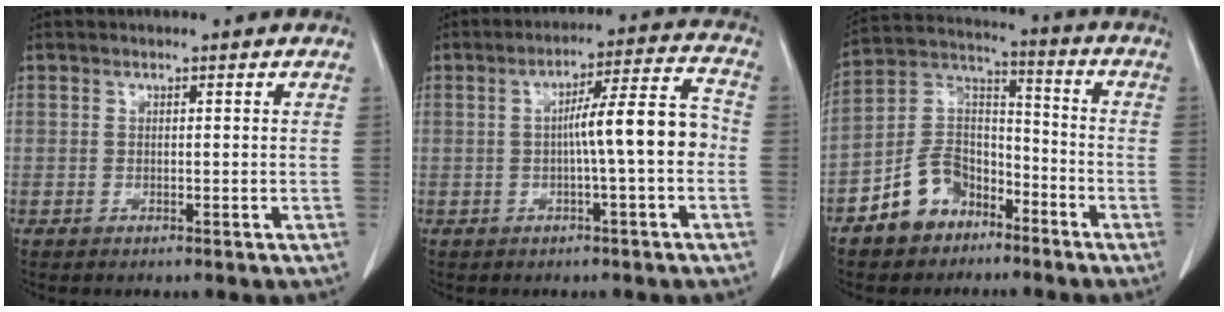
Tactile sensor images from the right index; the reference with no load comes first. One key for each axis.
{"total": 8.5, "fx": -1.0, "fy": 0.4, "fz": 8.4, "tx": -0.126, "ty": 0.024, "tz": -0.017}
{"total": 10.3, "fx": -6.3, "fy": 7.1, "fz": 4.0, "tx": -0.086, "ty": 0.033, "tz": -0.116}